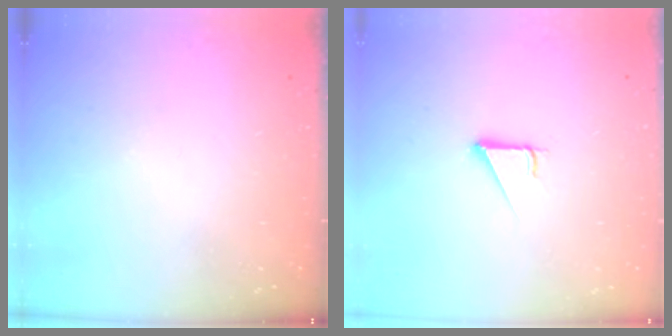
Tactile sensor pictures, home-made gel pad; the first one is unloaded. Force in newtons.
{"total": 2.7, "press": 2.7, "slide": 0.0}